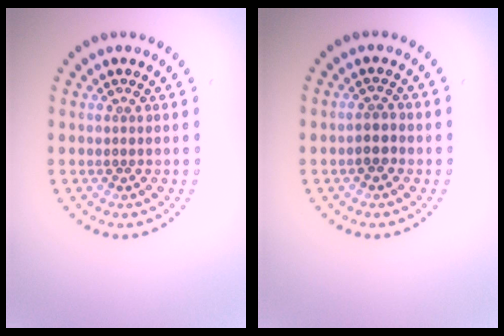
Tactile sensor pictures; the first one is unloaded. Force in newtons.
{"total": 1.7, "press": 1.6, "slide": 0.6}